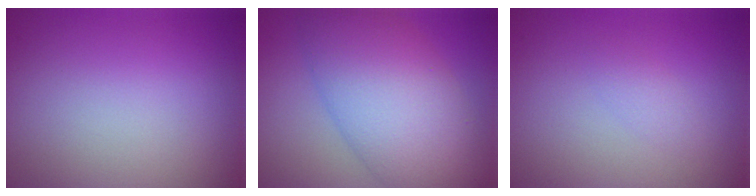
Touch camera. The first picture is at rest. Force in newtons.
{"total": 9.9, "press": 9.9, "slide": 0.1}
{"total": 1.0, "press": 1.0, "slide": 0.0}